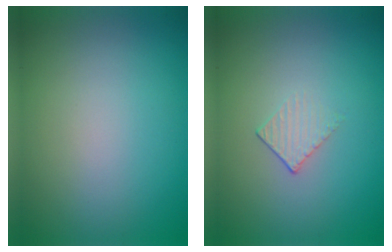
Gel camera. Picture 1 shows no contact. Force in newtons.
{"total": 1.2, "press": 0.5, "slide": 1.1}